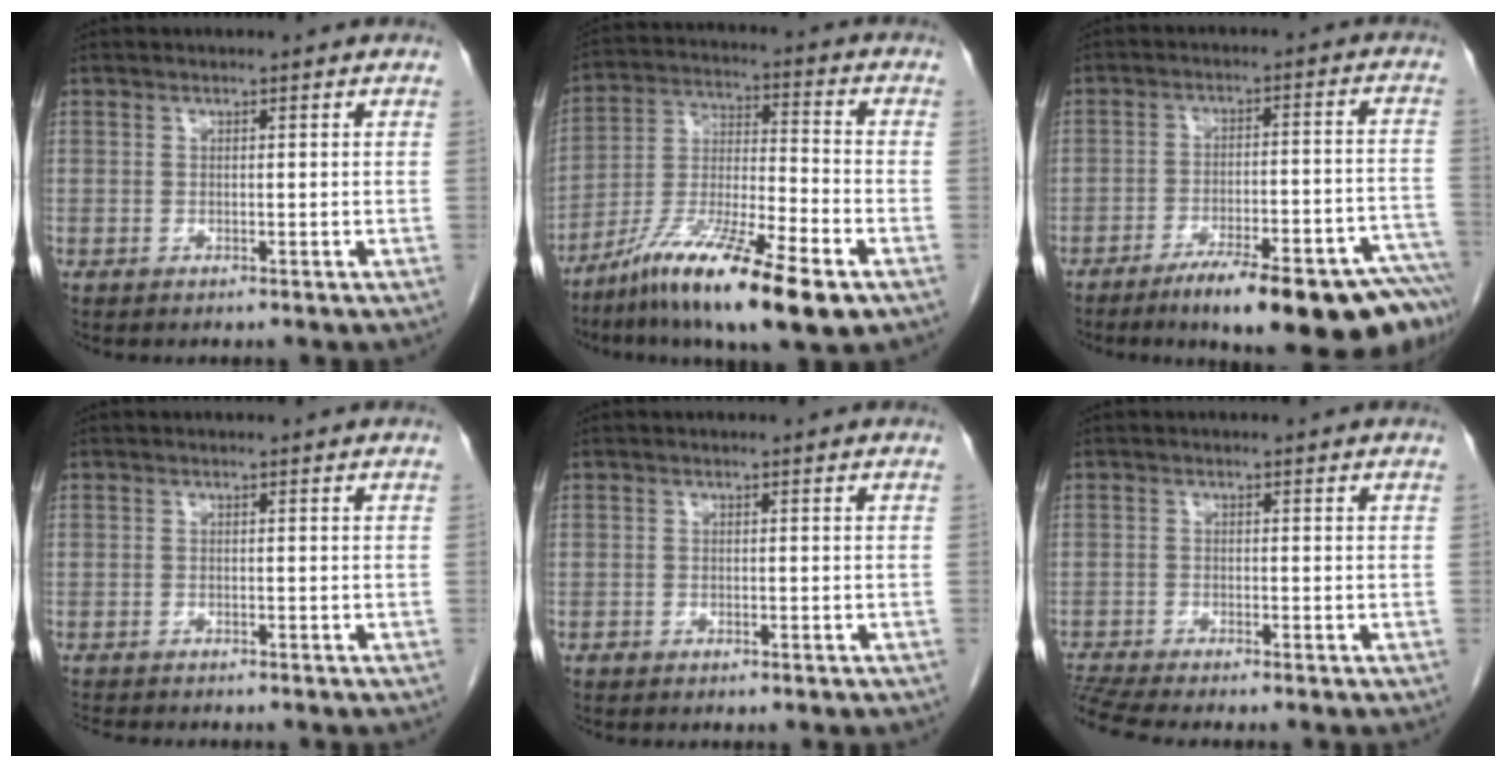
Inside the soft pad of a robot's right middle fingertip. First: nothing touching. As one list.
[{"total": 17.2, "force": [-10.6, 1.8, 13.4], "torque": [-0.254, -0.033, -0.187]}, {"total": 20.4, "force": [-14.8, 2.4, 13.9], "torque": [-0.119, 0.015, -0.207]}, {"total": 3.7, "force": [-3.4, 0.5, 1.4], "torque": [-0.023, -0.011, -0.052]}, {"total": 0.6, "force": [-0.4, 0.3, 0.3], "torque": [-0.010, -0.001, -0.006]}, {"total": 4.5, "force": [-4.1, -1.1, 1.3], "torque": [-0.038, -0.016, -0.079]}]